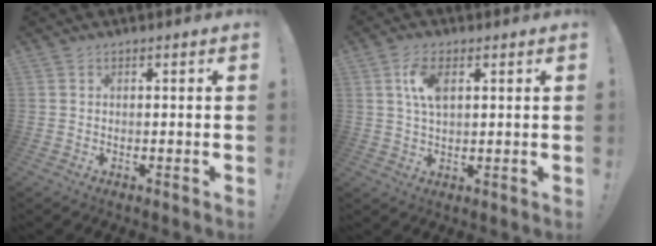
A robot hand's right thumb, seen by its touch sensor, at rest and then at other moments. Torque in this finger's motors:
{"motor_torque": [-0.06, 0.21, 0.64, -0.29, 0.23]}